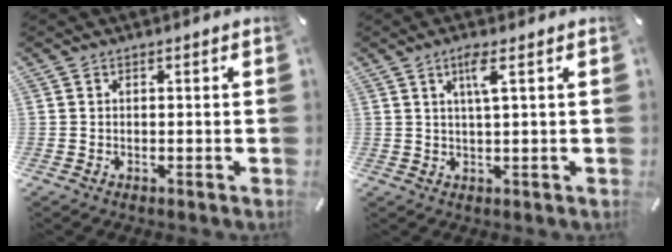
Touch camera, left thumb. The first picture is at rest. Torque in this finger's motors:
{"motor_torque": [0.48, 0.39, 0.00, -0.06, 0.14]}